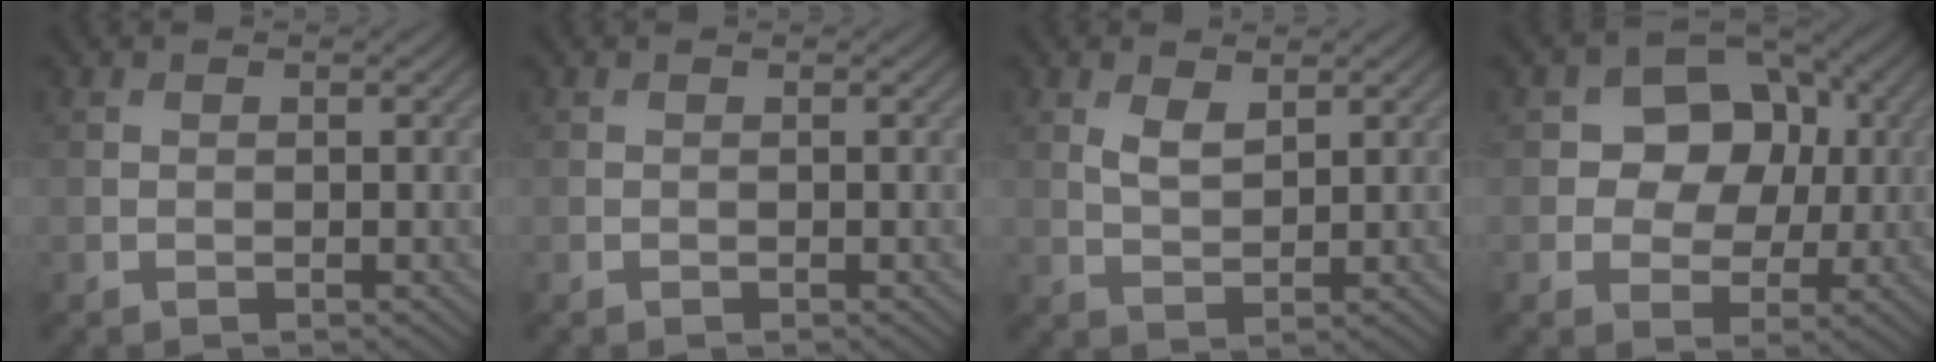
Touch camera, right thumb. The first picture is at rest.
{"total": 0.0}
{"total": 2.6, "force": [1.4, 1.2, 1.9], "torque": [-0.045, -0.005, 0.032]}
{"total": 8.3, "force": [1.3, 6.8, 4.7], "torque": [-0.080, 0.011, 0.001]}